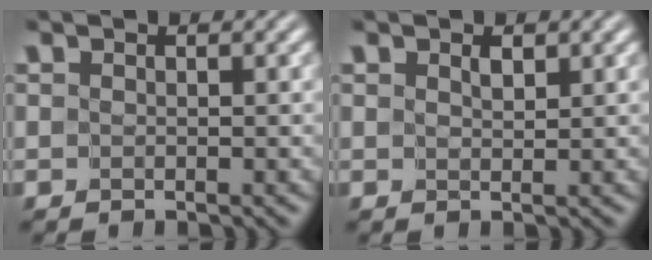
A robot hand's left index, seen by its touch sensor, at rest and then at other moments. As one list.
[{"total": 0.8, "force": [0.6, 0.2, 0.4], "torque": [-0.007, -0.004, 0.013]}]